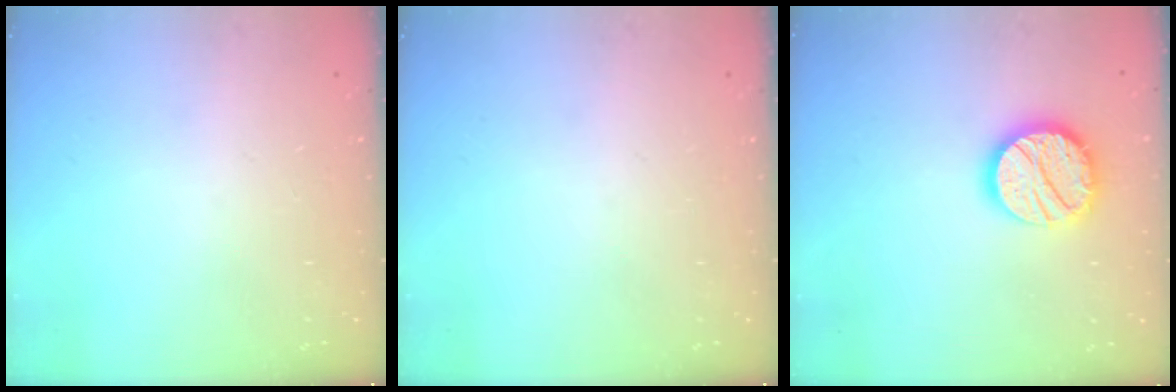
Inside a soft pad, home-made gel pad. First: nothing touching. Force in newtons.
{"total": 0.0}
{"total": 16.5, "press": 16.5, "slide": 1.4}